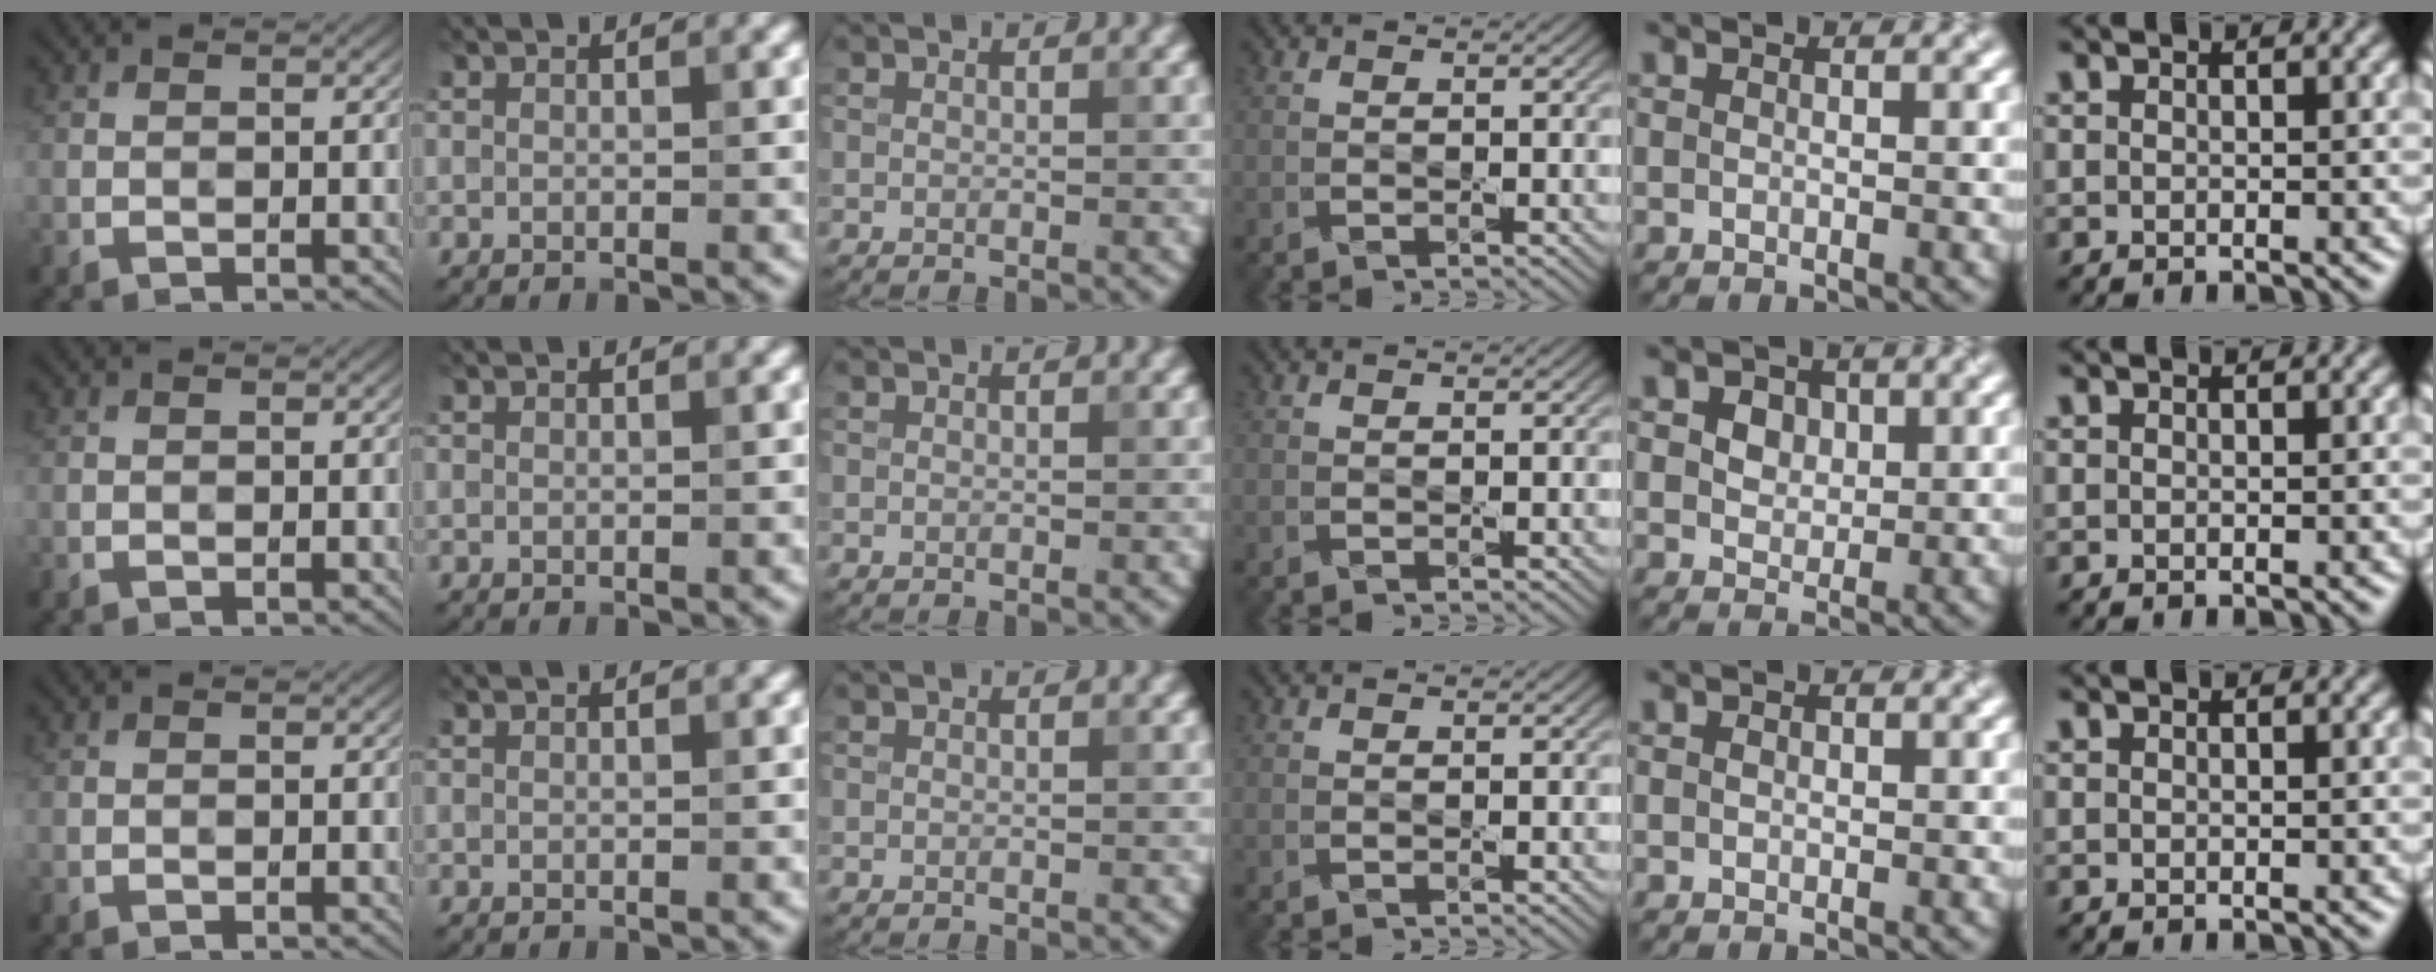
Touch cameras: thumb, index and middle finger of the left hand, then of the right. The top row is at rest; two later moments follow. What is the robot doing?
{"motion": "press", "object": "mouse"}